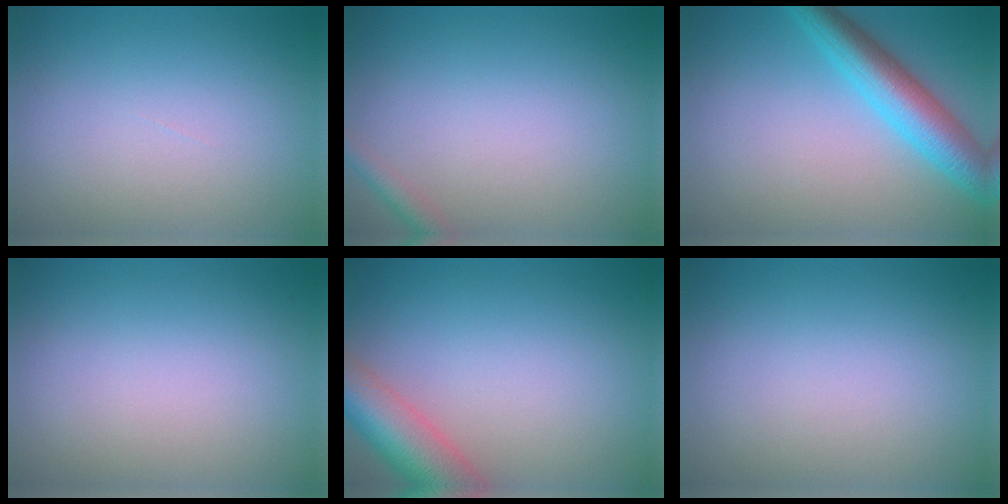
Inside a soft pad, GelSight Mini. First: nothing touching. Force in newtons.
{"total": 1.5, "press": 1.5, "slide": 0.0}
{"total": 6.0, "press": 6.0, "slide": 0.1}
{"total": 0.0}
{"total": 6.7, "press": 6.7, "slide": 0.4}
{"total": 0.0}